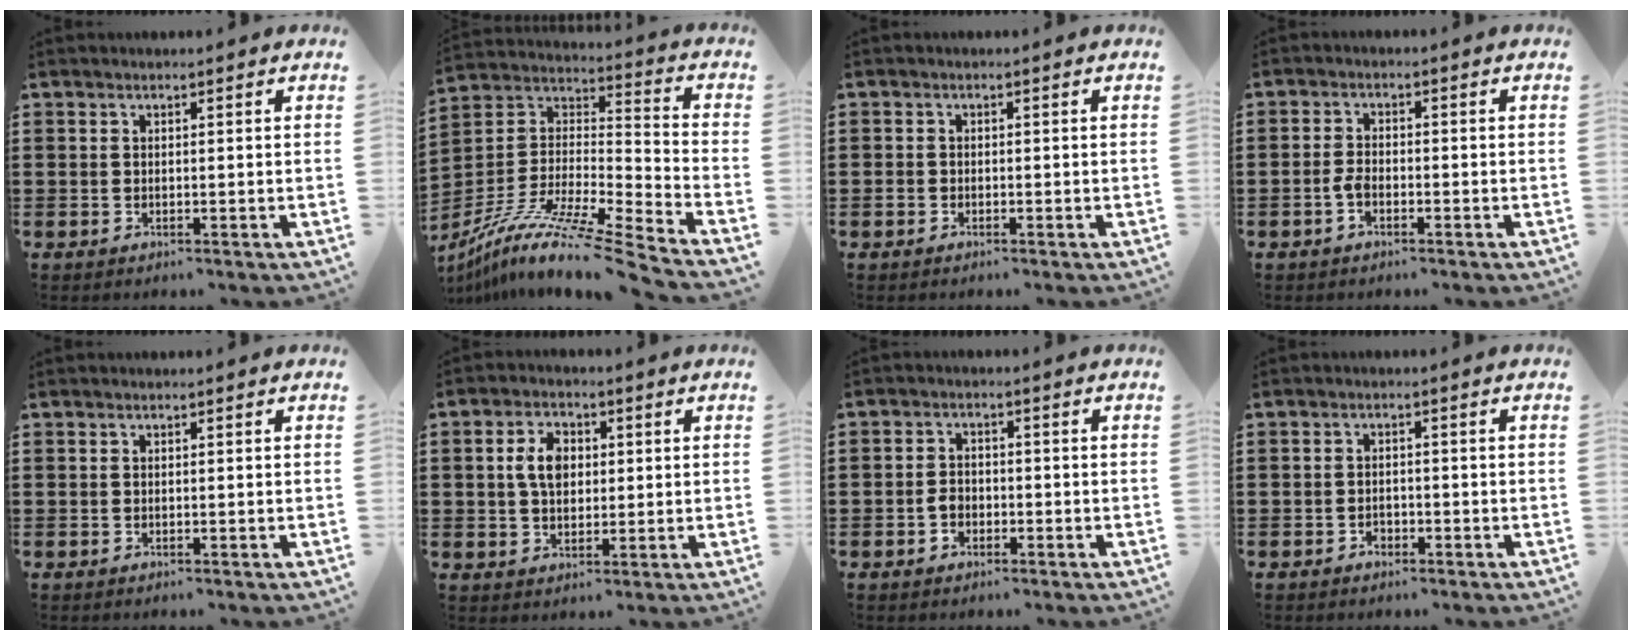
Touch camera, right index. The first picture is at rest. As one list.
[{"total": 11.3, "force": [-9.2, -0.4, 6.5], "torque": [-0.124, -0.006, -0.183]}, {"total": 1.0, "force": [-0.7, 0.6, 0.4], "torque": [-0.009, -0.001, -0.015]}, {"total": 2.3, "force": [-1.1, 1.1, 1.7], "torque": [-0.050, -0.003, -0.026]}, {"total": 0.0}, {"total": 5.5, "force": [0.7, 3.7, 4.0], "torque": [-0.096, 0.013, 0.007]}, {"total": 2.6, "force": [-0.9, 1.9, 1.5], "torque": [-0.038, 0.000, -0.022]}, {"total": 1.2, "force": [-0.9, 0.8, 0.3], "torque": [-0.009, -0.002, -0.019]}]